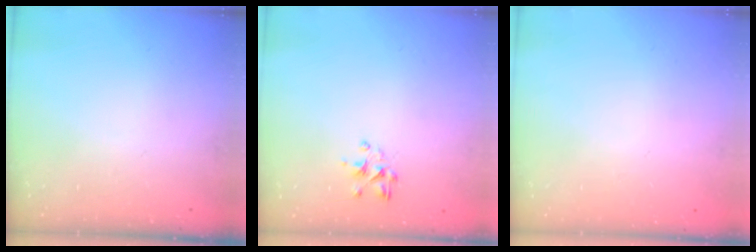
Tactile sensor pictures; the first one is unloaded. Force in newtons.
{"total": 2.3, "press": 2.1, "slide": 1.0}
{"total": 1.8, "press": 1.8, "slide": 0.2}